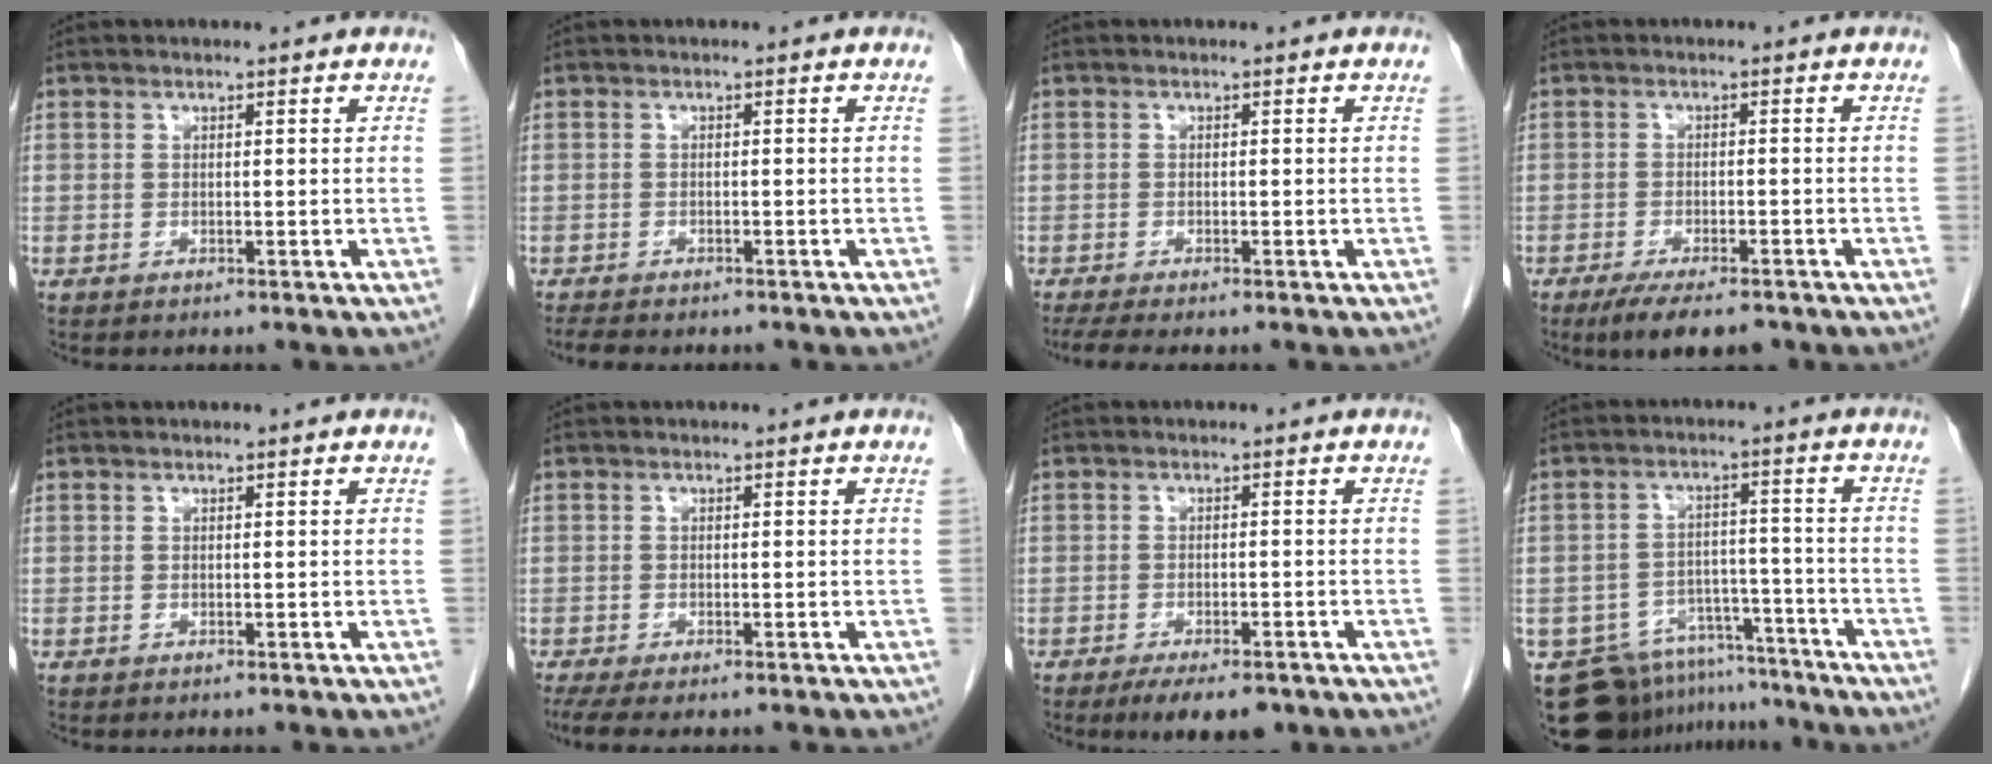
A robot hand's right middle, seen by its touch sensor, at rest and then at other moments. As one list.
[{"total": 4.5, "force": [-3.8, 1.3, 2.0], "torque": [-0.035, -0.010, -0.052]}, {"total": 3.7, "force": [-3.0, 0.2, 2.1], "torque": [-0.035, -0.009, -0.050]}, {"total": 7.5, "force": [-5.7, 2.0, 4.4], "torque": [-0.067, -0.012, -0.087]}, {"total": 0.0}, {"total": 4.2, "force": [-3.2, 0.7, 2.6], "torque": [-0.046, -0.012, -0.054]}, {"total": 6.3, "force": [-4.6, 2.0, 3.8], "torque": [-0.053, -0.008, -0.068]}, {"total": 14.1, "force": [-12.5, 6.1, 2.2], "torque": [-0.038, 0.033, -0.172]}]